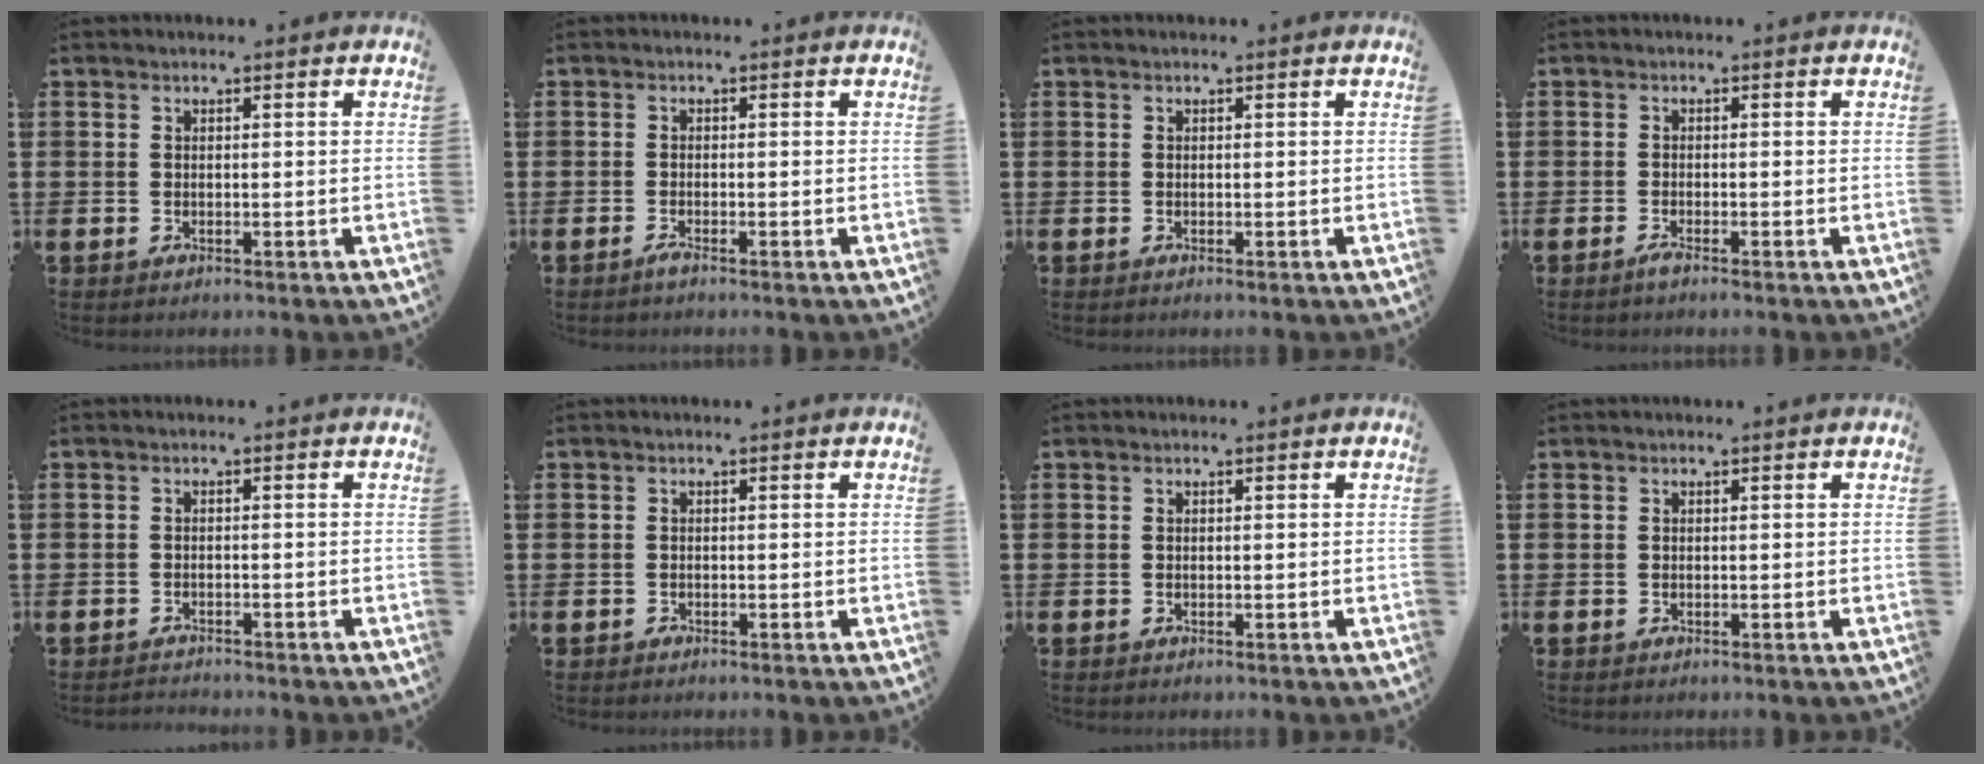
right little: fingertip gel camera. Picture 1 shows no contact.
{"total": 0.7, "force": [-0.5, 0.0, 0.5], "torque": [-0.008, -0.004, -0.009]}
{"total": 0.0}
{"total": 1.0, "force": [-0.6, 0.0, 0.7], "torque": [-0.012, -0.002, -0.012]}
{"total": 1.0, "force": [-1.0, 0.0, -0.1], "torque": [-0.001, 0.002, -0.021]}
{"total": 0.0}
{"total": 0.0}
{"total": 0.0}